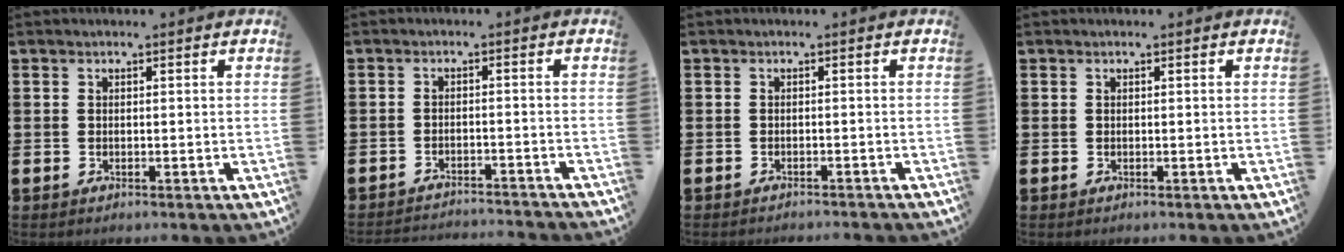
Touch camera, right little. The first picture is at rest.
{"total": 2.1, "force": [-2.1, -0.2, 0.0], "torque": [-0.003, 0.003, -0.046]}
{"total": 0.7, "force": [-0.7, -0.1, 0.0], "torque": [-0.001, -0.001, -0.015]}
{"total": 0.0}